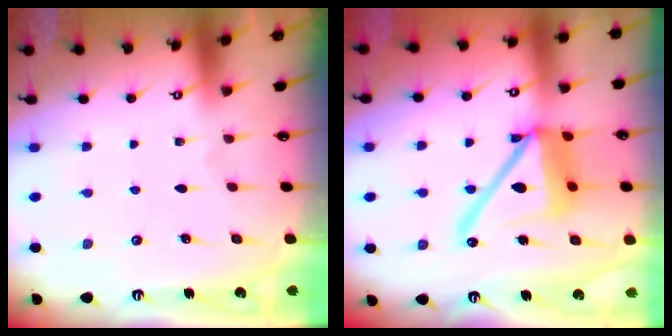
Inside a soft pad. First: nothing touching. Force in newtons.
{"total": 17.4, "press": 17.3, "slide": 1.8}